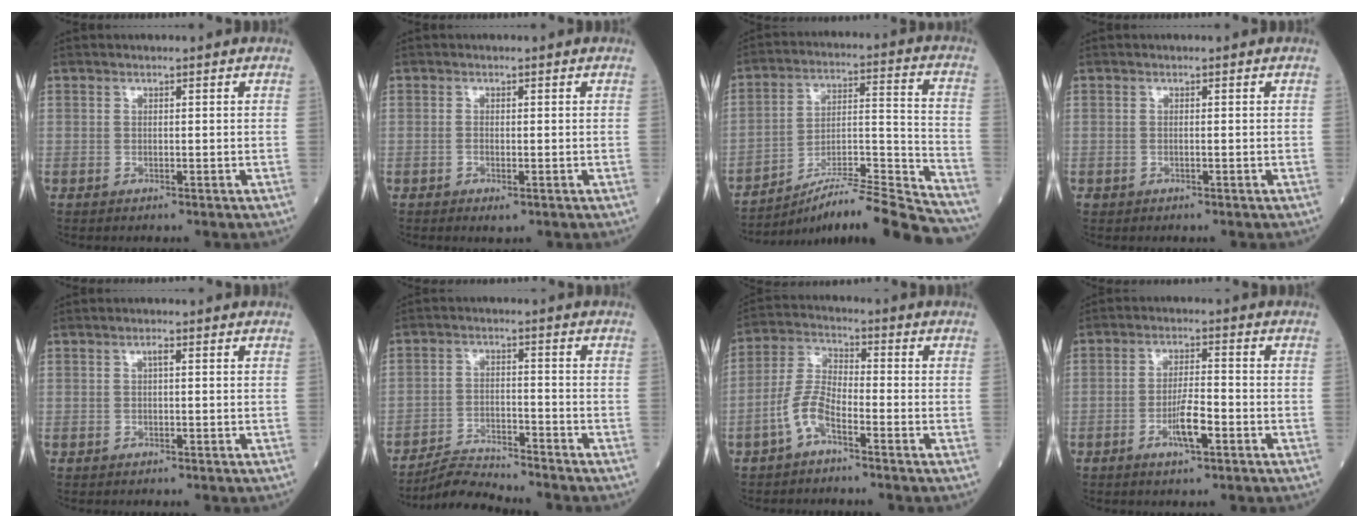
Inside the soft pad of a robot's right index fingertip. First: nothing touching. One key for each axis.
{"total": 1.5, "fx": -0.6, "fy": 0.5, "fz": 1.3, "tx": -0.022, "ty": -0.002, "tz": -0.003}
{"total": 19.0, "fx": -17.4, "fy": 0.2, "fz": 7.7, "tx": -0.107, "ty": 0.022, "tz": -0.276}
{"total": 0.0}
{"total": 0.8, "fx": 0.2, "fy": 0.1, "fz": 0.7, "tx": -0.014, "ty": 0.002, "tz": 0.004}
{"total": 5.6, "fx": -5.5, "fy": -0.9, "fz": -0.2, "tx": -0.002, "ty": -0.010, "tz": -0.098}
{"total": 5.9, "fx": -3.2, "fy": 2.0, "fz": 4.5, "tx": -0.107, "ty": 0.006, "tz": -0.068}
{"total": 5.1, "fx": -2.2, "fy": 0.8, "fz": 4.5, "tx": -0.087, "ty": -0.001, "tz": -0.039}